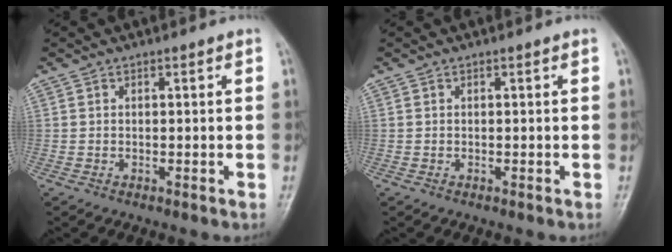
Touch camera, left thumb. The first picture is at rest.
{"total": 0.0}